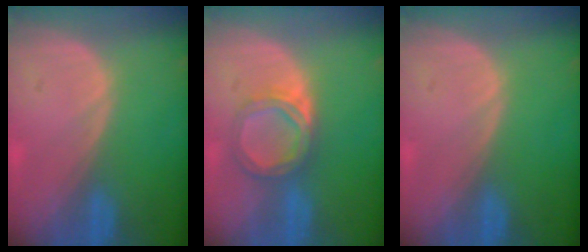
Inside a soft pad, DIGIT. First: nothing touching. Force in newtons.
{"total": 5.1, "press": 5.0, "slide": 1.0}
{"total": 0.0}